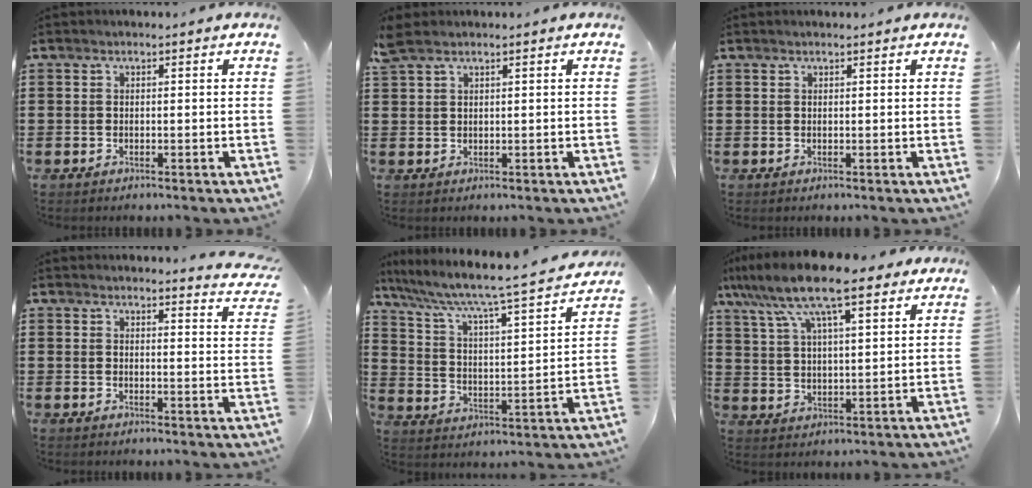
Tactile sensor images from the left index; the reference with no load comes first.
{"total": 2.2, "force": [1.8, 0.6, 1.1], "torque": [-0.026, 0.005, 0.033]}
{"total": 0.5, "force": [0.5, 0.1, 0.1], "torque": [-0.003, 0.000, 0.010]}
{"total": 2.9, "force": [2.9, -0.1, 0.6], "torque": [-0.007, -0.018, 0.049]}
{"total": 6.6, "force": [5.6, 0.1, 3.5], "torque": [-0.094, -0.047, 0.083]}
{"total": 12.1, "force": [8.7, 2.8, 7.9], "torque": [-0.177, -0.014, 0.153]}